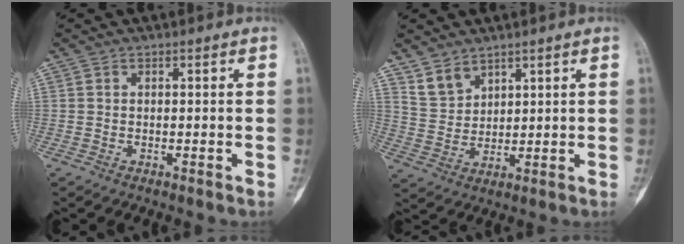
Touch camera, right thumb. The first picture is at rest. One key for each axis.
{"total": 5.2, "fx": 4.1, "fy": 2.8, "fz": 1.4, "tx": -0.009, "ty": -0.027, "tz": 0.092}